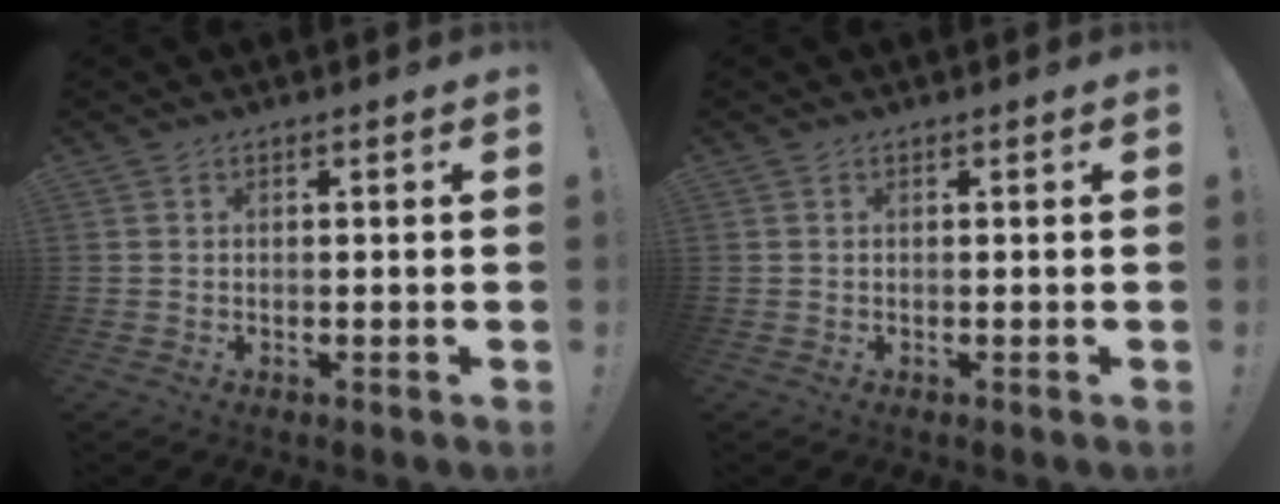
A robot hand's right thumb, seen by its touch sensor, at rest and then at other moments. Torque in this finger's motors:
{"motor_torque": [-0.02, 0.02, 0.00, 0.00, 0.00]}